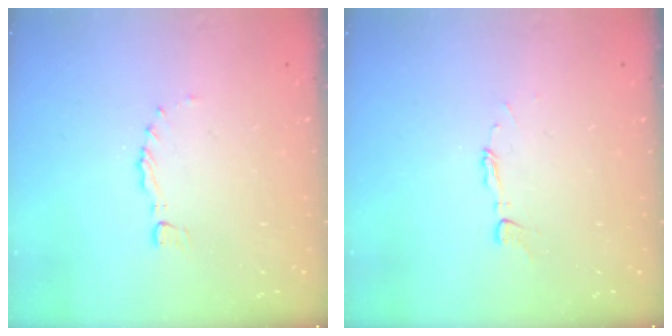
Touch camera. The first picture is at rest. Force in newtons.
{"total": 2.7, "press": 2.7, "slide": 0.2}